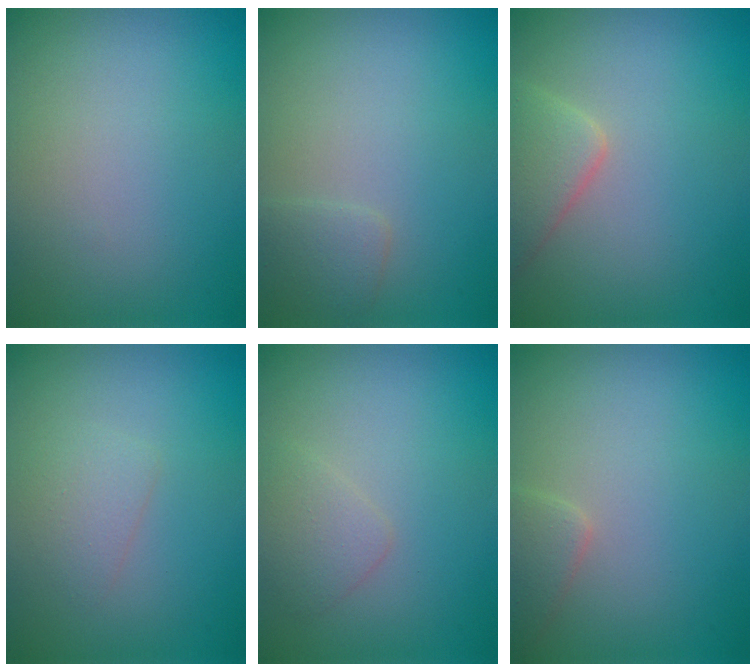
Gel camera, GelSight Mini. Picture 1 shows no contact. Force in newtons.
{"total": 1.5, "press": 1.5, "slide": 0.0}
{"total": 3.3, "press": 3.3, "slide": 0.4}
{"total": 1.5, "press": 1.5, "slide": 0.1}
{"total": 1.5, "press": 1.5, "slide": 0.1}
{"total": 1.8, "press": 1.8, "slide": 0.1}